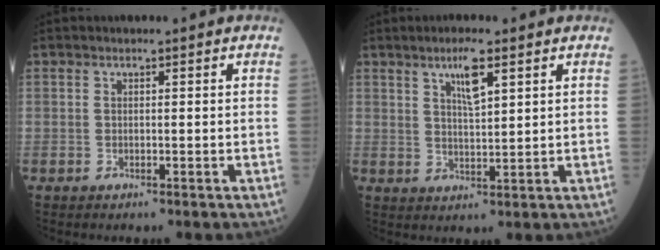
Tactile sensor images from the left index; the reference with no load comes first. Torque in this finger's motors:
{"motor_torque": [0.46, 0.79, -0.10, -0.02]}